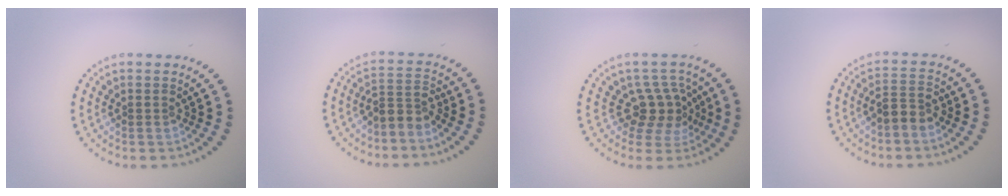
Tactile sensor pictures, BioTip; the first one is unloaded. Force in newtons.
{"total": 2.6, "press": 1.9, "slide": 1.7}
{"total": 3.5, "press": 2.8, "slide": 2.0}
{"total": 2.5, "press": 2.3, "slide": 1.0}